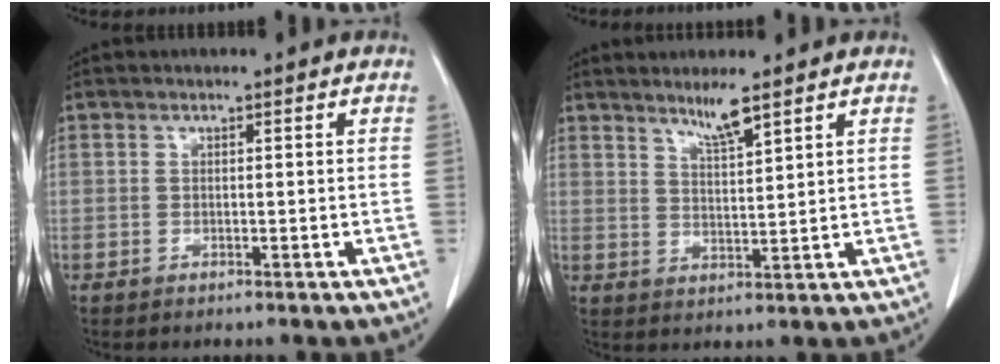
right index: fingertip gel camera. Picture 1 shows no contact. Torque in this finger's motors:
{"motor_torque": [0.07, 0.09, 0.03, 0.01]}